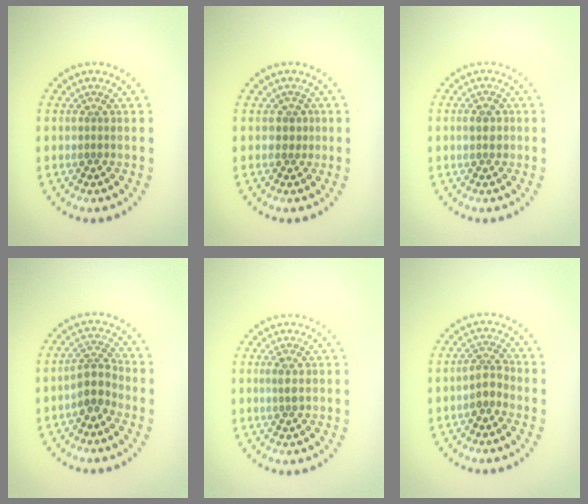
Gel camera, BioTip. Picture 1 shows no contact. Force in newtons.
{"total": 1.4, "press": 1.1, "slide": 0.8}
{"total": 1.4, "press": 1.4, "slide": 0.1}
{"total": 2.5, "press": 2.0, "slide": 1.5}
{"total": 1.1, "press": 0.9, "slide": 0.5}
{"total": 1.9, "press": 1.5, "slide": 1.2}